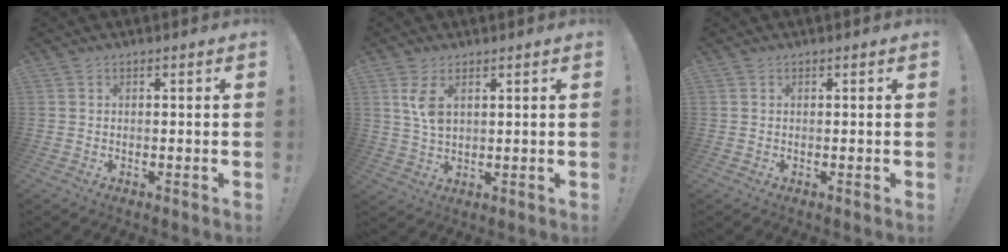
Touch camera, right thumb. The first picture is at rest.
{"total": 6.1, "force": [2.6, 3.2, 4.5], "torque": [-0.087, -0.015, 0.042]}
{"total": 0.0}